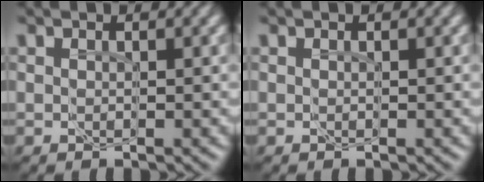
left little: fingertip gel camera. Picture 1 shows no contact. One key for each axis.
{"total": 0.0}